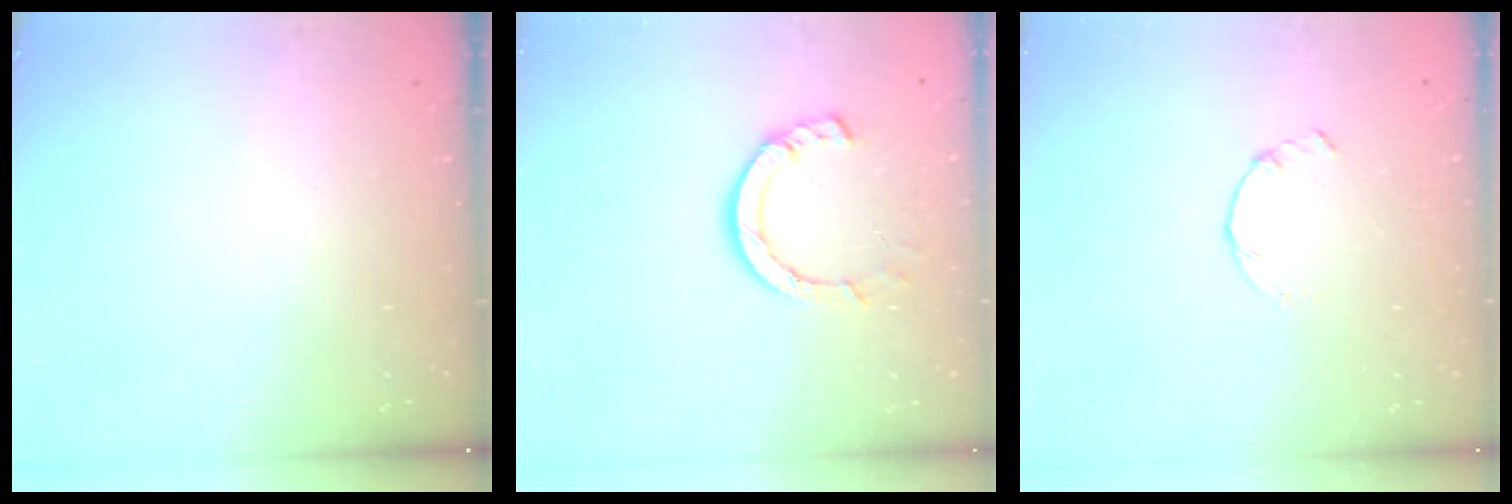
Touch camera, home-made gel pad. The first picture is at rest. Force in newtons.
{"total": 8.0, "press": 7.9, "slide": 0.9}
{"total": 0.9, "press": 0.9, "slide": 0.3}